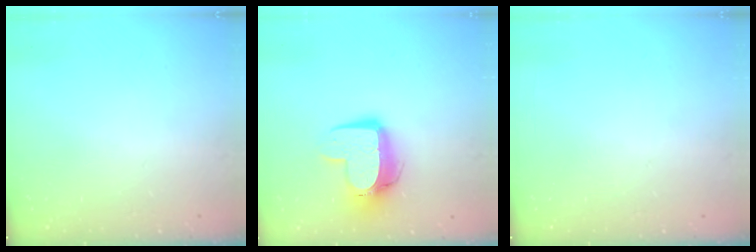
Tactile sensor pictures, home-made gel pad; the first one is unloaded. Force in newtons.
{"total": 13.5, "press": 13.4, "slide": 1.3}
{"total": 0.0}